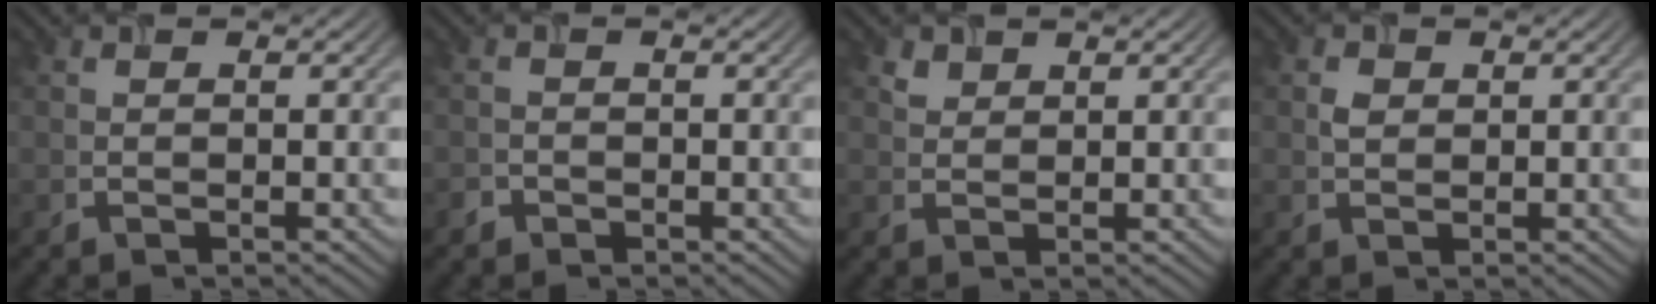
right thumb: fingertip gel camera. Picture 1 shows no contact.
{"total": 1.1, "force": [-0.8, 0.7, 0.1], "torque": [-0.002, 0.000, -0.017]}
{"total": 1.5, "force": [1.1, 0.9, 0.4], "torque": [-0.010, -0.001, 0.023]}
{"total": 1.4, "force": [0.4, 1.1, 0.7], "torque": [-0.016, 0.001, 0.006]}